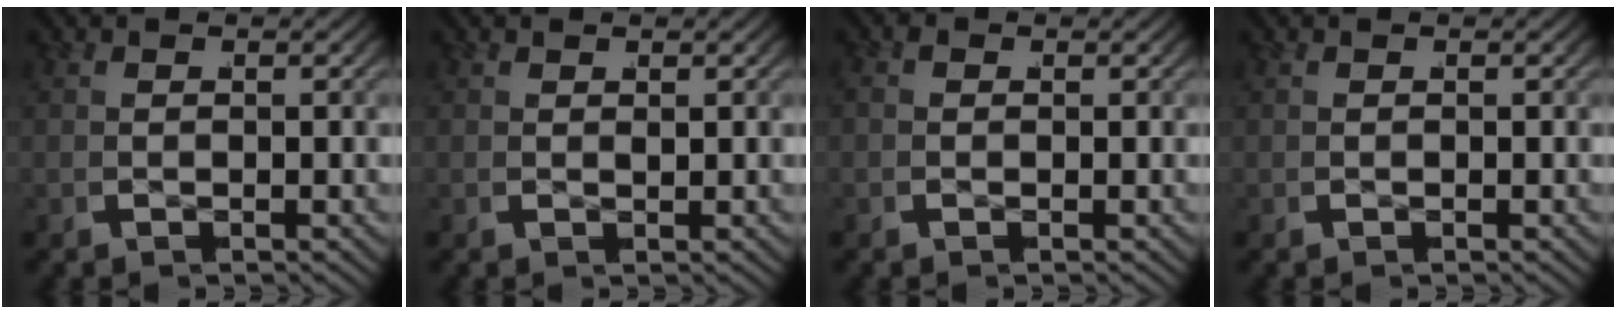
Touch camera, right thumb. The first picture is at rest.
{"total": 0.5, "force": [0.5, -0.2, -0.1], "torque": [0.006, 0.001, 0.010]}
{"total": 0.7, "force": [0.0, 0.6, 0.3], "torque": [-0.007, -0.002, -0.002]}
{"total": 0.0}